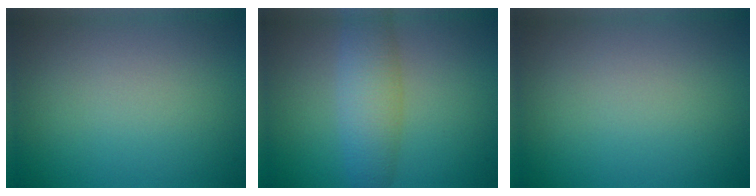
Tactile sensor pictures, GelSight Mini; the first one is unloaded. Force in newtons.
{"total": 4.5, "press": 4.5, "slide": 0.1}
{"total": 0.0}